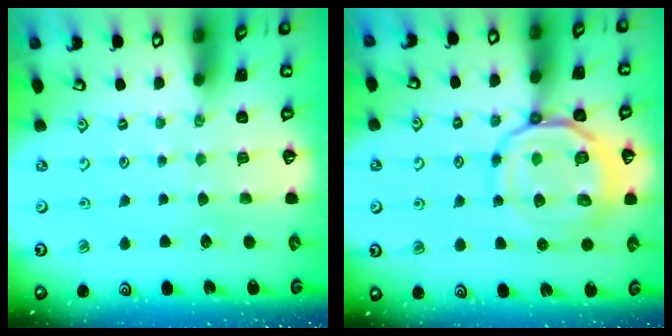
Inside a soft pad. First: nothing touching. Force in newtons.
{"total": 14.0, "press": 13.9, "slide": 1.6}